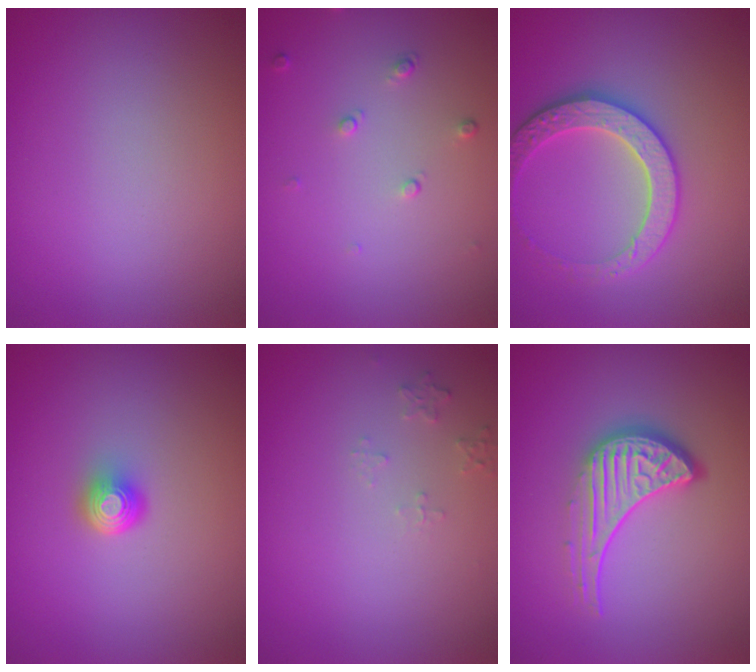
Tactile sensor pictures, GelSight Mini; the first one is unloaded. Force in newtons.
{"total": 0.9, "press": 0.6, "slide": 0.7}
{"total": 3.9, "press": 3.9, "slide": 0.8}
{"total": 2.1, "press": 1.4, "slide": 1.6}
{"total": 1.1, "press": 1.1, "slide": 0.2}
{"total": 4.6, "press": 3.3, "slide": 3.2}